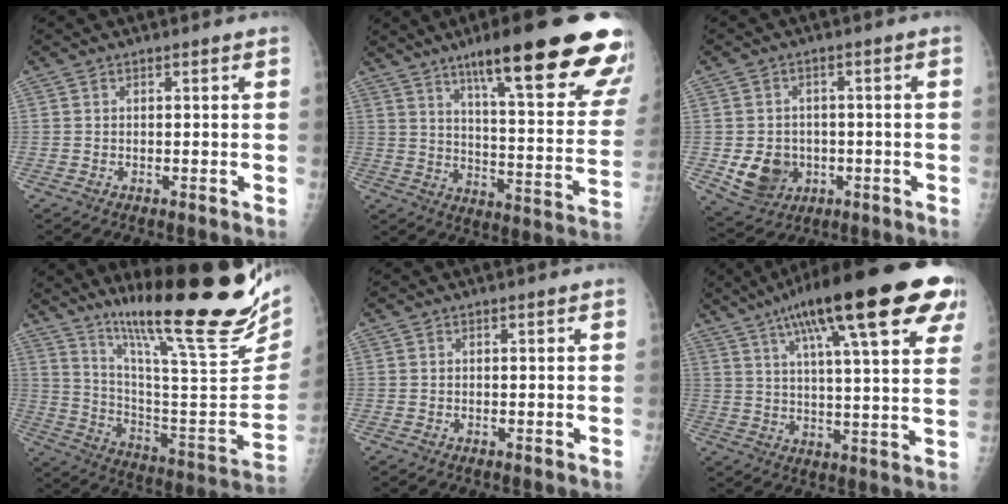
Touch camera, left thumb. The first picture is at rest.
{"total": 27.8, "force": [17.6, 4.6, 21.0], "torque": [-0.248, -0.059, 0.250]}
{"total": 8.2, "force": [-1.8, 7.1, 3.8], "torque": [-0.038, 0.006, -0.017]}
{"total": 31.6, "force": [21.7, 5.3, 22.4], "torque": [-0.318, -0.106, 0.332]}
{"total": 0.0}
{"total": 26.2, "force": [13.6, 6.0, 21.6], "torque": [-0.318, 0.000, 0.194]}